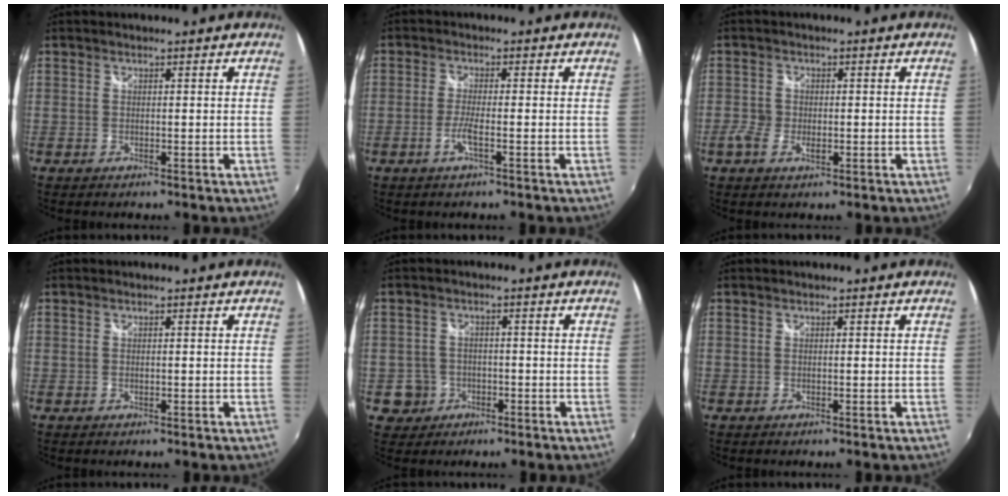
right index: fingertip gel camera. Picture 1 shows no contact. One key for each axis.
{"total": 2.7, "fx": -1.3, "fy": -0.2, "fz": 2.4, "tx": -0.056, "ty": -0.004, "tz": -0.030}
{"total": 3.2, "fx": -1.3, "fy": 1.9, "fz": 2.2, "tx": -0.054, "ty": -0.003, "tz": -0.027}
{"total": 0.0}
{"total": 4.5, "fx": -1.6, "fy": 4.2, "fz": 0.3, "tx": -0.017, "ty": 0.014, "tz": -0.021}
{"total": 0.0}